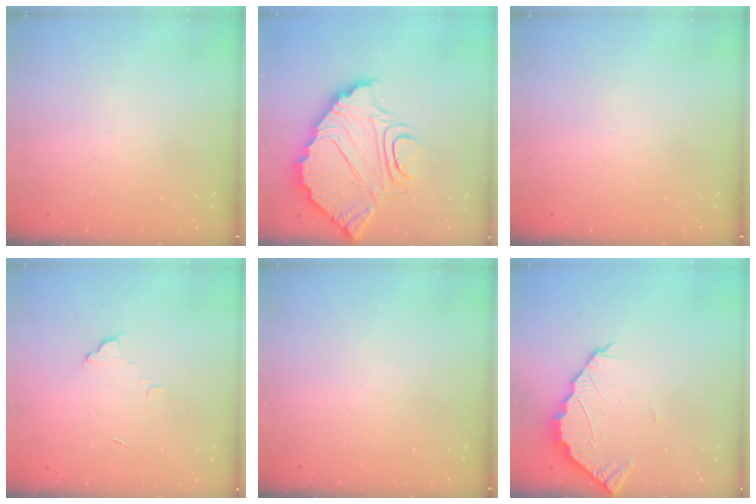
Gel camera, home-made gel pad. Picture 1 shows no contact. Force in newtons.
{"total": 14.8, "press": 14.7, "slide": 1.1}
{"total": 0.0}
{"total": 3.8, "press": 3.8, "slide": 0.2}
{"total": 0.0}
{"total": 2.6, "press": 2.6, "slide": 0.2}